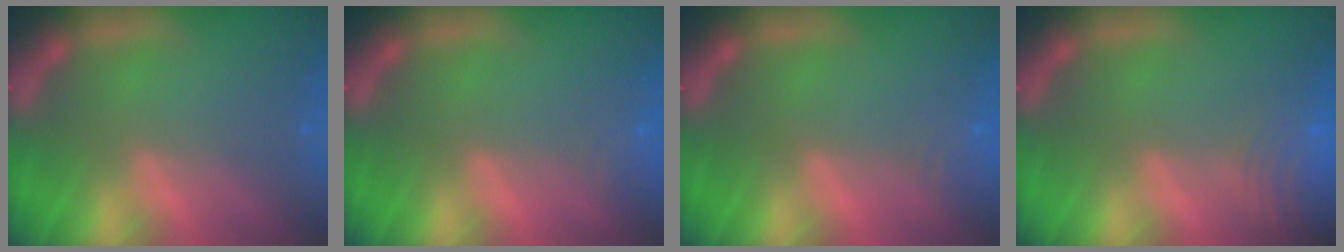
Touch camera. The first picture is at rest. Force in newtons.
{"total": 1.9}
{"total": 2.4}
{"total": 10.0}